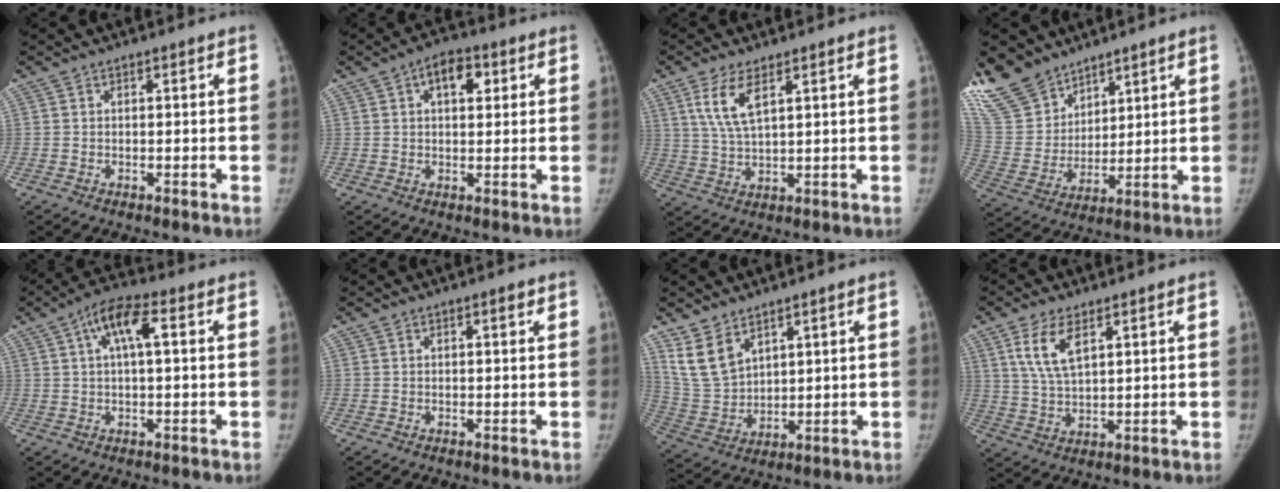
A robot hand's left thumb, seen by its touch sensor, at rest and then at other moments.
{"total": 6.3, "force": [2.4, 3.6, 4.6], "torque": [-0.046, 0.003, 0.032]}
{"total": 6.7, "force": [3.4, 2.4, 5.3], "torque": [-0.110, -0.014, 0.077]}
{"total": 16.3, "force": [12.9, 8.9, 4.8], "torque": [-0.078, -0.049, 0.266]}
{"total": 7.9, "force": [2.3, 2.7, 7.0], "torque": [-0.133, 0.022, 0.034]}
{"total": 0.8, "force": [0.4, 0.2, 0.6], "torque": [-0.007, 0.000, 0.005]}
{"total": 8.8, "force": [5.9, 5.0, 4.2], "torque": [-0.071, -0.029, 0.139]}
{"total": 7.4, "force": [3.7, 3.2, 5.5], "torque": [-0.105, -0.015, 0.080]}